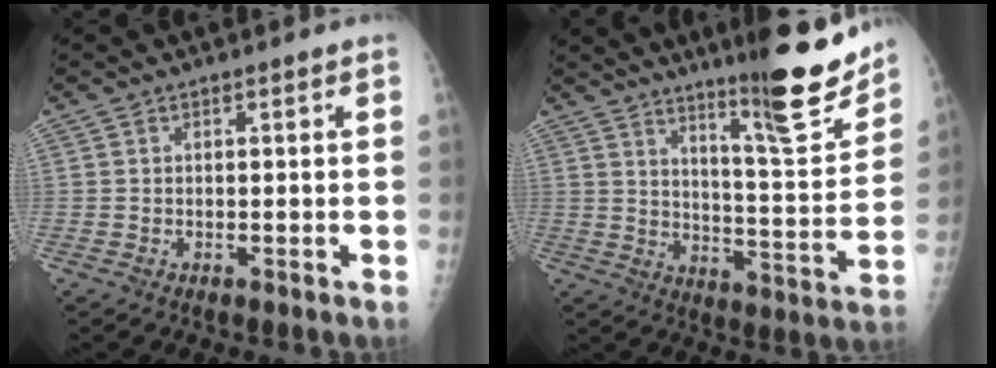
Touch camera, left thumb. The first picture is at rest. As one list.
[{"total": 16.2, "force": [11.9, 2.0, 10.8], "torque": [-0.127, -0.084, 0.186]}]